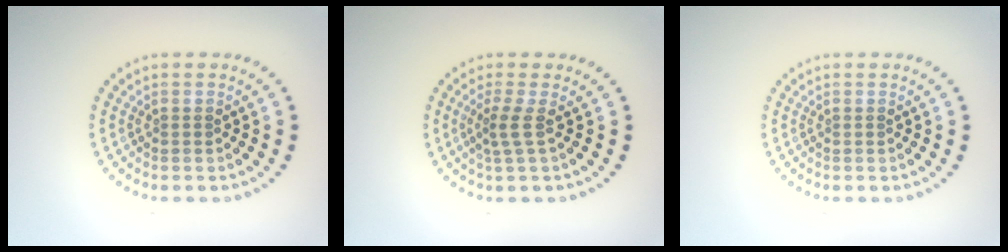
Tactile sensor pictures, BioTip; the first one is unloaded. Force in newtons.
{"total": 1.9, "press": 1.2, "slide": 1.4}
{"total": 0.0}